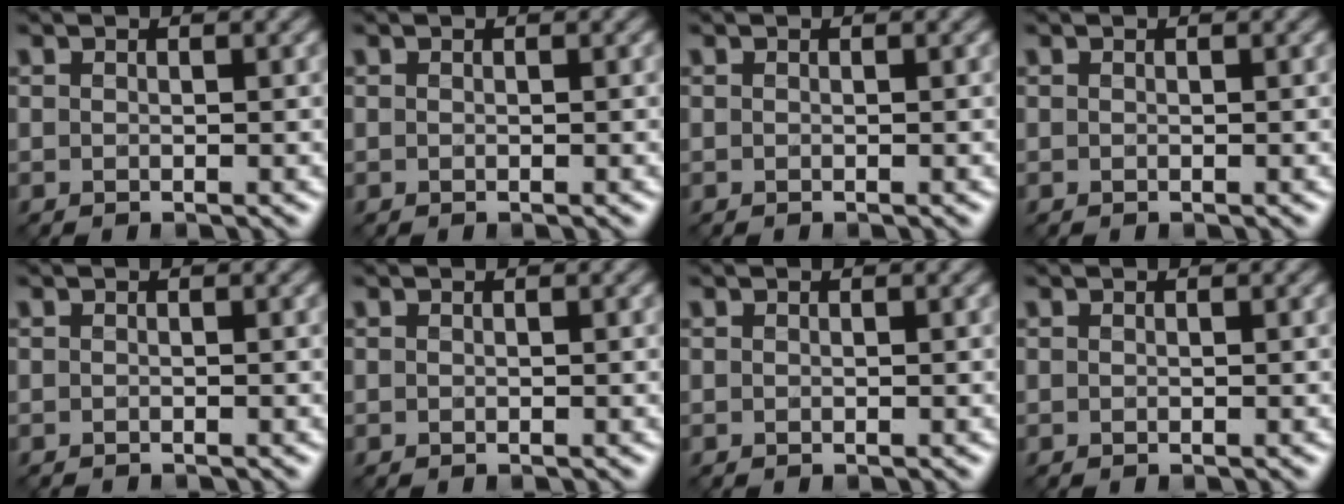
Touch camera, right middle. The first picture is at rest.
{"total": 0.0}
{"total": 0.0}
{"total": 0.0}
{"total": 0.7, "force": [-0.7, 0.1, 0.1], "torque": [0.003, -0.004, -0.012]}
{"total": 0.0}
{"total": 0.0}
{"total": 0.0}